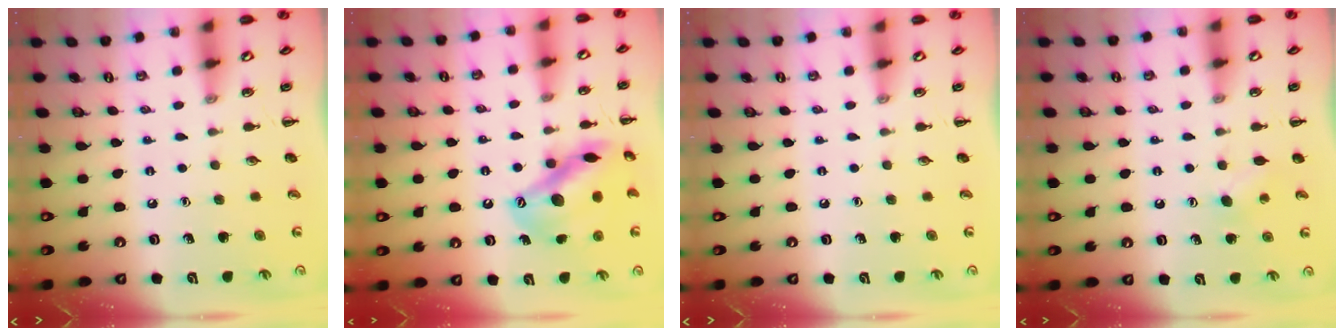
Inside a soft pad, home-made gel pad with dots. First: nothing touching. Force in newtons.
{"total": 16.1, "press": 16.1, "slide": 1.3}
{"total": 0.0}
{"total": 4.6, "press": 4.5, "slide": 1.2}